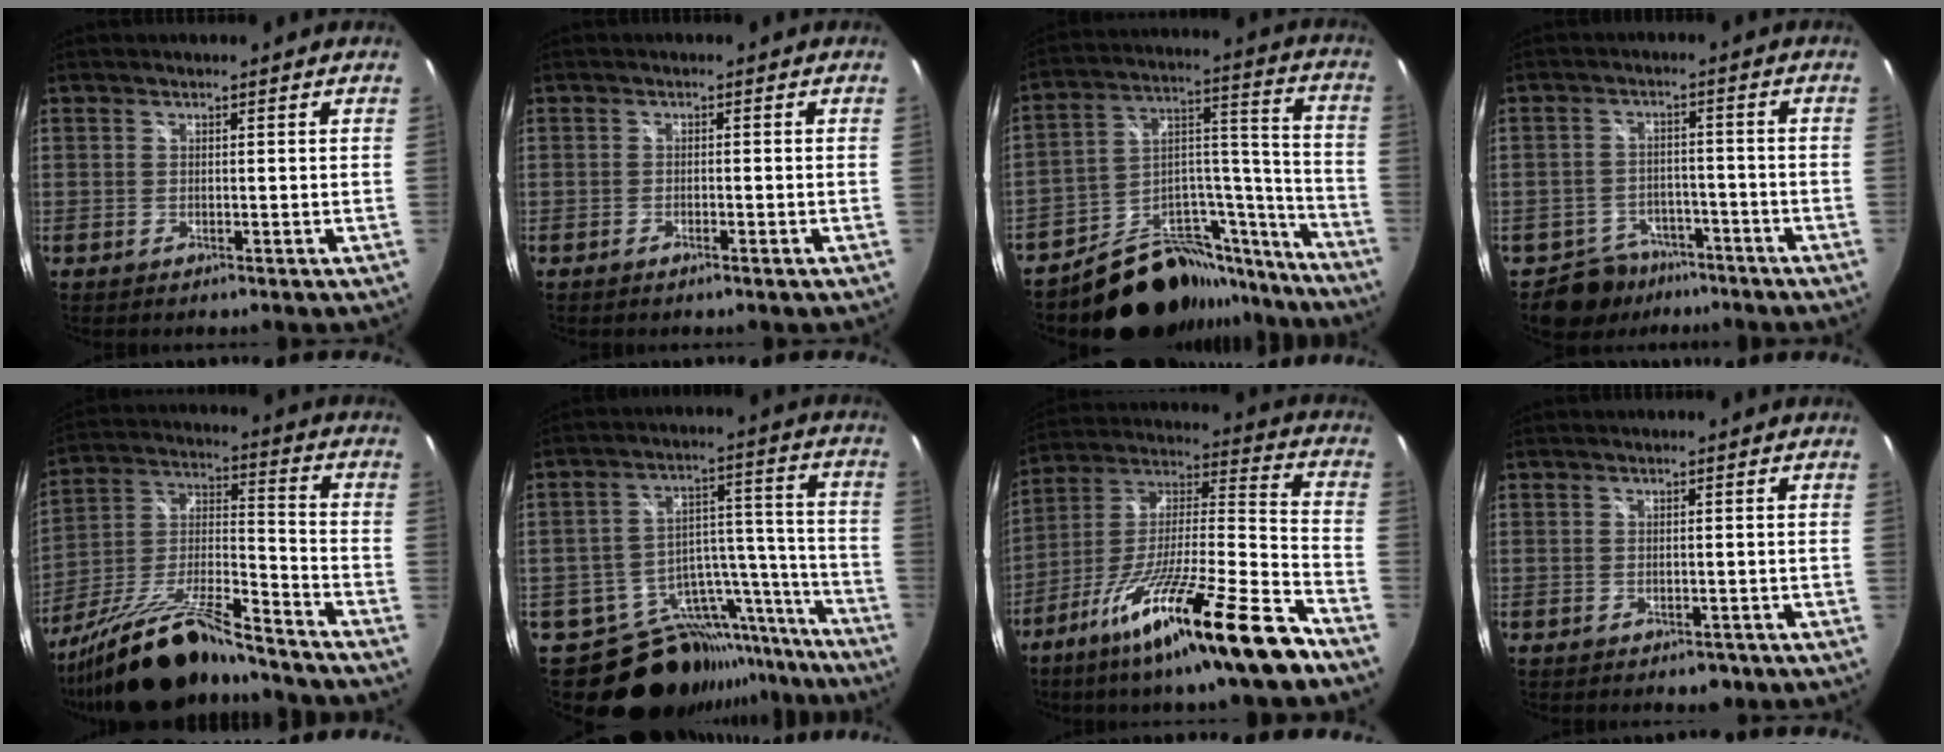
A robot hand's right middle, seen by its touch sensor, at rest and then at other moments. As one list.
[{"total": 1.1, "force": [-0.9, 0.1, 0.7], "torque": [-0.014, -0.001, -0.017]}, {"total": 21.3, "force": [-17.8, 10.2, 5.9], "torque": [-0.083, 0.095, -0.257]}, {"total": 7.0, "force": [-5.4, 4.6, 0.3], "torque": [-0.019, 0.017, -0.079]}, {"total": 18.5, "force": [-15.5, 2.2, 9.9], "torque": [-0.190, -0.012, -0.271]}, {"total": 22.7, "force": [-19.0, 10.3, 6.8], "torque": [-0.110, 0.062, -0.257]}, {"total": 23.1, "force": [-15.2, 1.5, 17.3], "torque": [-0.278, -0.029, -0.253]}, {"total": 2.7, "force": [-1.7, 1.8, 1.2], "torque": [-0.021, -0.009, -0.019]}]